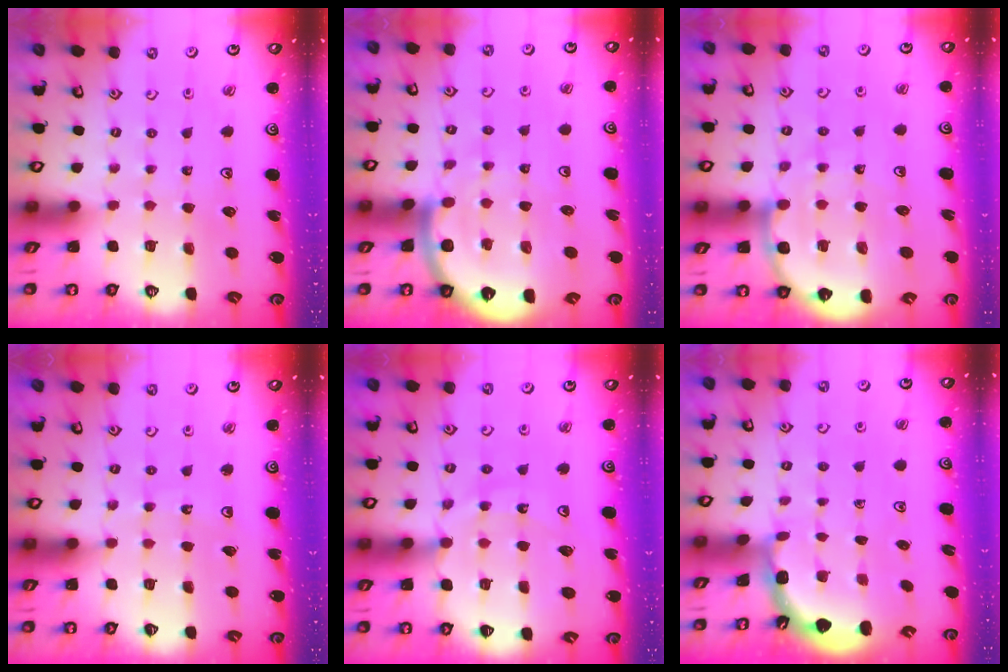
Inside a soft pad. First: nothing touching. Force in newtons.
{"total": 8.4, "press": 8.3, "slide": 1.0}
{"total": 9.3, "press": 9.1, "slide": 2.1}
{"total": 3.7, "press": 3.7, "slide": 0.4}
{"total": 11.7, "press": 11.6, "slide": 1.4}
{"total": 2.1, "press": 2.1, "slide": 0.2}